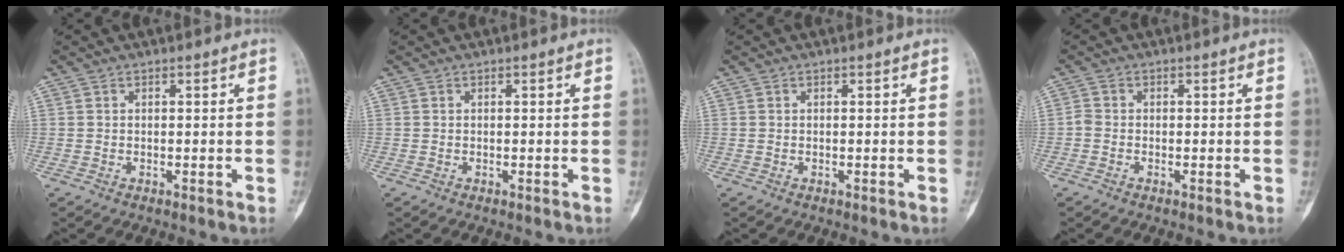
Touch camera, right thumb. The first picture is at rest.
{"total": 0.0}
{"total": 0.0}
{"total": 1.3, "force": [-0.5, 1.0, 0.8], "torque": [-0.016, 0.001, -0.015]}